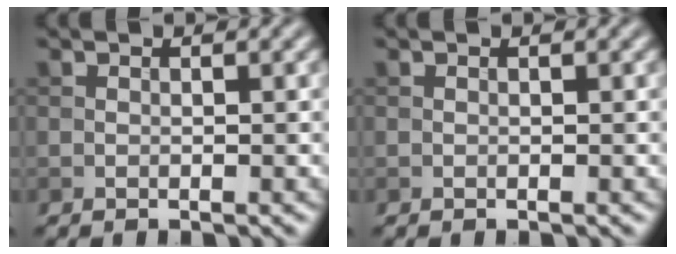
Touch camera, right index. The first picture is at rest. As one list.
[{"total": 0.0}]